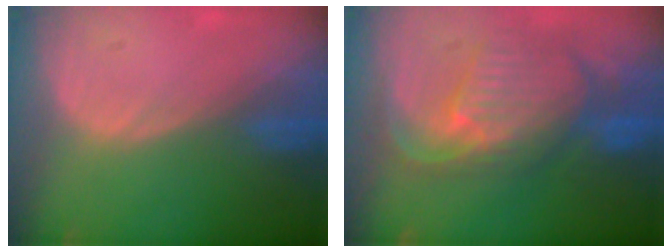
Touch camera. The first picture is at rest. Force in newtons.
{"total": 11.0, "press": 9.6, "slide": 5.4}